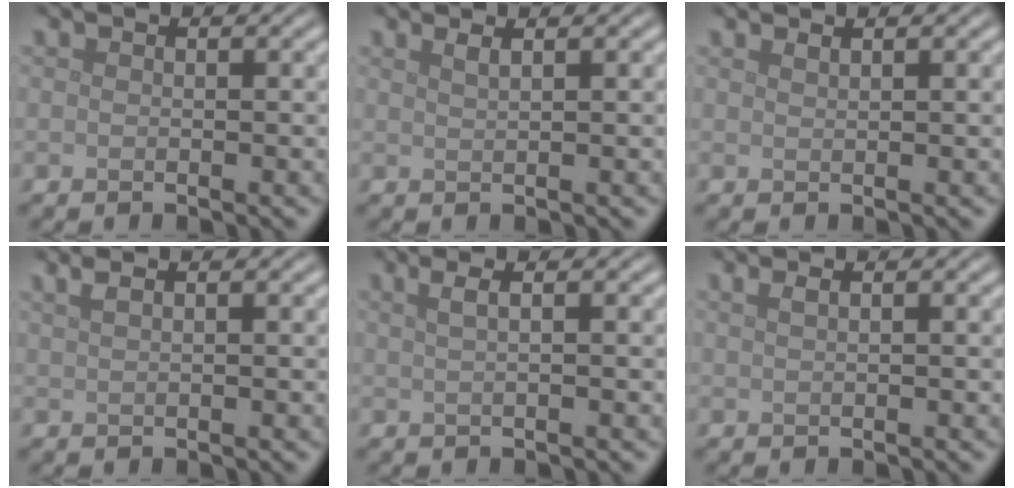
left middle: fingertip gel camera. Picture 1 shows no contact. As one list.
[{"total": 2.0, "force": [1.2, 0.8, 1.3], "torque": [0.001, 0.002, -0.001]}, {"total": 0.7, "force": [0.6, 0.2, 0.4], "torque": [0.000, -0.001, 0.009]}, {"total": 1.9, "force": [1.2, 0.8, 1.3], "torque": [-0.016, 0.001, 0.011]}, {"total": 2.9, "force": [1.3, 1.3, 2.2], "torque": [-0.019, 0.008, -0.006]}, {"total": 1.6, "force": [0.8, 0.8, 1.1], "torque": [-0.009, -0.003, 0.005]}]